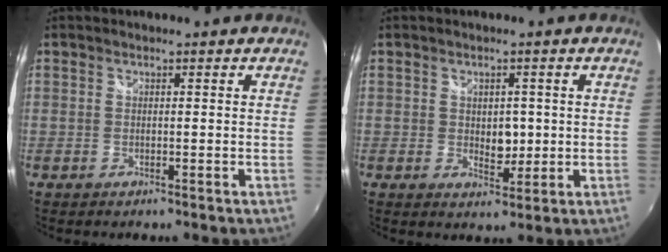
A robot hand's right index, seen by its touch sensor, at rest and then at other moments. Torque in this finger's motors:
{"motor_torque": [0.15, 0.49, 0.04, 0.01]}